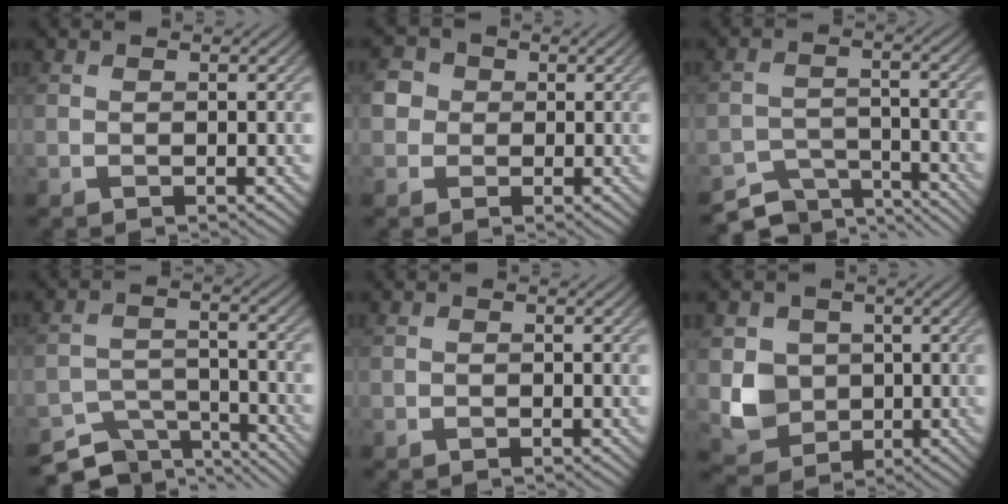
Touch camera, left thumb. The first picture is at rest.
{"total": 3.5, "force": [0.3, 3.4, 0.6], "torque": [-0.012, 0.010, -0.015]}
{"total": 7.0, "force": [-6.2, 2.3, 2.2], "torque": [-0.043, -0.007, -0.099]}
{"total": 8.3, "force": [-7.3, 3.0, 2.6], "torque": [-0.049, -0.014, -0.112]}
{"total": 0.0}
{"total": 5.4, "force": [0.3, 4.9, 2.1], "torque": [-0.052, -0.011, -0.002]}